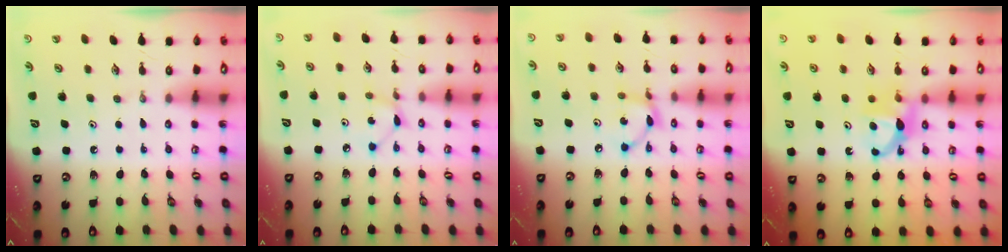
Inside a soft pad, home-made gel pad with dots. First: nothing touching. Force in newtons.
{"total": 2.3, "press": 2.3, "slide": 0.1}
{"total": 5.9, "press": 5.9, "slide": 0.2}
{"total": 7.7, "press": 7.7, "slide": 0.1}